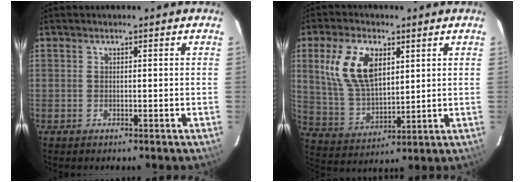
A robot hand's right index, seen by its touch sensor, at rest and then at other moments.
{"total": 13.1, "force": [4.7, 7.3, 9.8], "torque": [-0.199, 0.011, 0.105]}